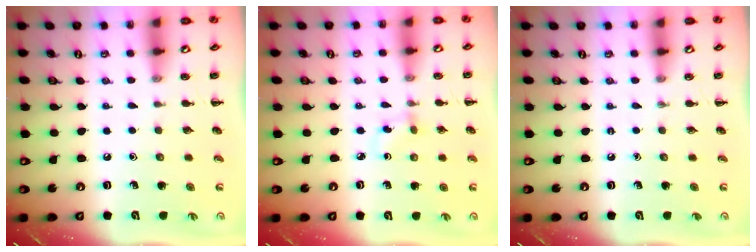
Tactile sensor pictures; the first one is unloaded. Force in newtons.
{"total": 2.4, "press": 2.1, "slide": 1.1}
{"total": 0.0}